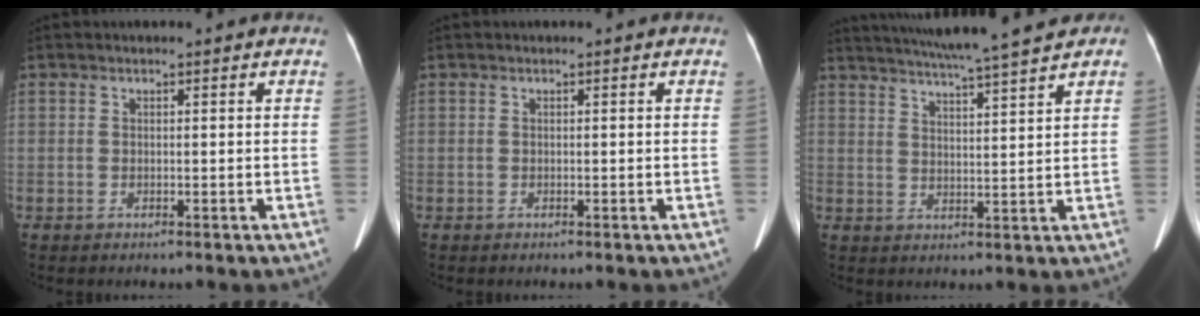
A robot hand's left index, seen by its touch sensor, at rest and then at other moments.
{"total": 0.0}
{"total": 13.7, "force": [11.9, 0.1, 6.7], "torque": [-0.116, 0.022, 0.167]}